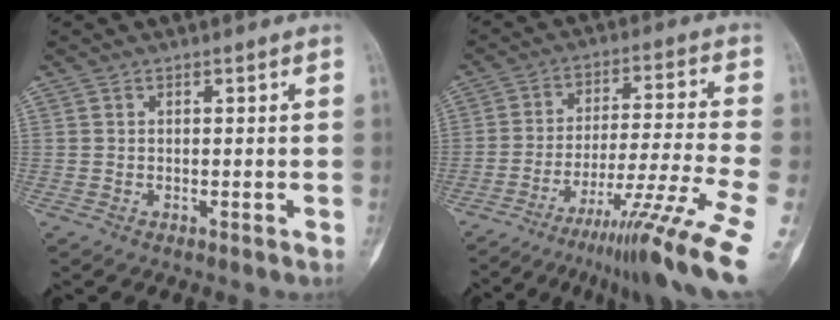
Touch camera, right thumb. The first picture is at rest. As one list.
[{"total": 16.3, "force": [-10.6, -1.0, 12.3], "torque": [-0.206, 0.053, -0.168]}]